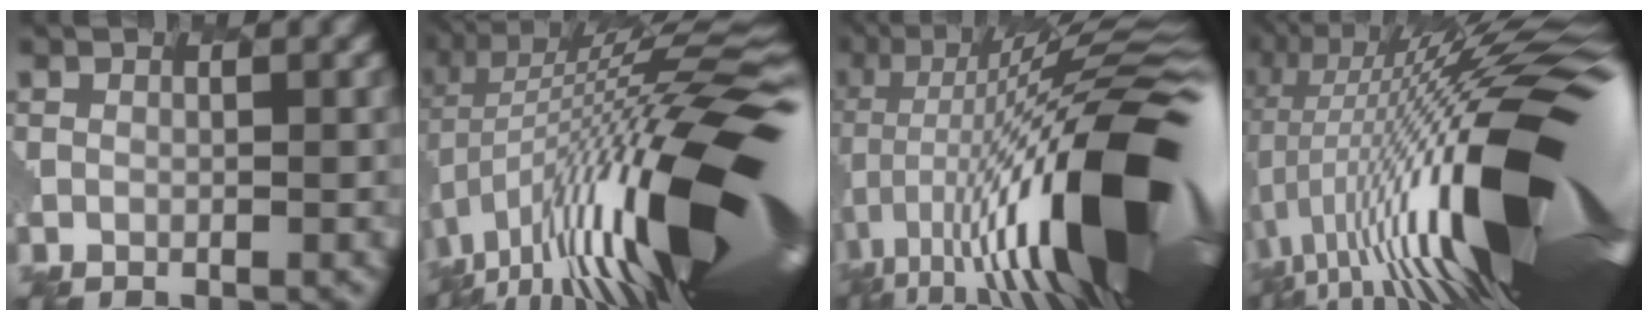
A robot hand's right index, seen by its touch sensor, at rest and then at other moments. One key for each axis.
{"total": 18.6, "fx": -2.3, "fy": 5.8, "fz": 17.5, "tx": -0.281, "ty": 0.013, "tz": -0.055}
{"total": 17.4, "fx": -2.8, "fy": 5.5, "fz": 16.3, "tx": -0.268, "ty": 0.026, "tz": -0.074}
{"total": 19.5, "fx": 0.1, "fy": 6.0, "fz": 18.5, "tx": -0.312, "ty": 0.022, "tz": -0.012}